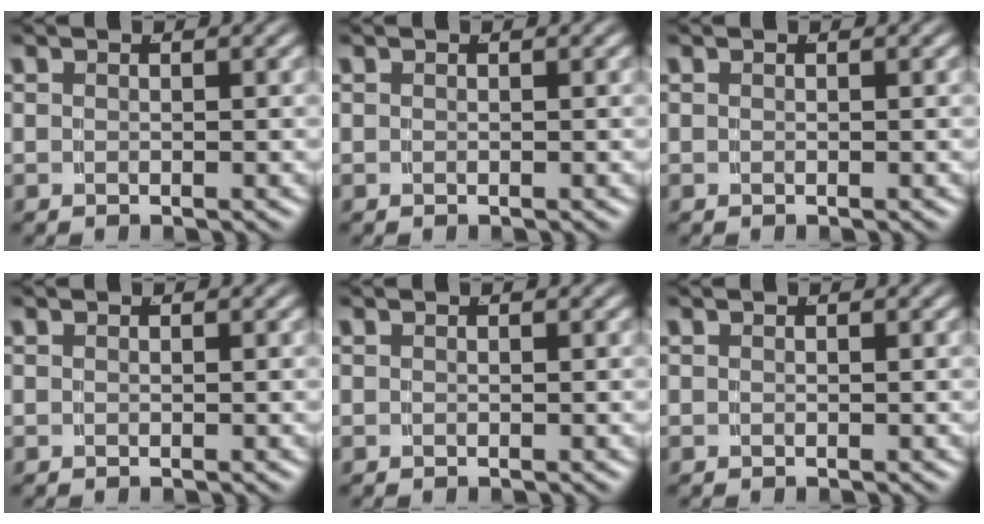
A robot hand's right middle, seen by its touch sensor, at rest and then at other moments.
{"total": 0.0}
{"total": 0.0}
{"total": 0.0}
{"total": 0.0}
{"total": 0.0}